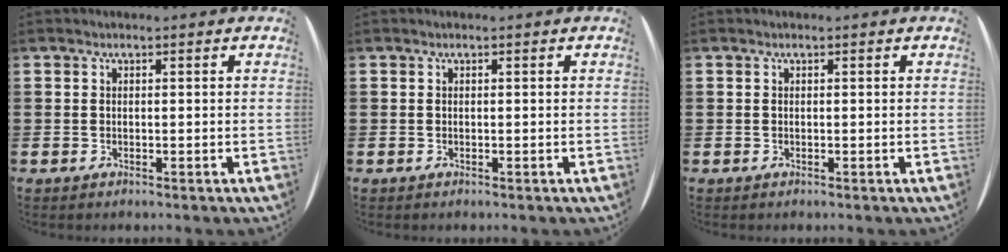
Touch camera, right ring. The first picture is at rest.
{"total": 0.0}
{"total": 0.0}